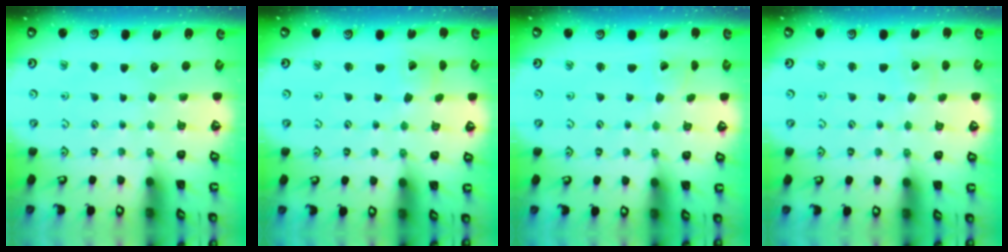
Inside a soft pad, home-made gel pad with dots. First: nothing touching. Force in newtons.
{"total": 2.7, "press": 2.7, "slide": 0.2}
{"total": 1.9, "press": 1.9, "slide": 0.1}
{"total": 2.9, "press": 2.9, "slide": 0.3}